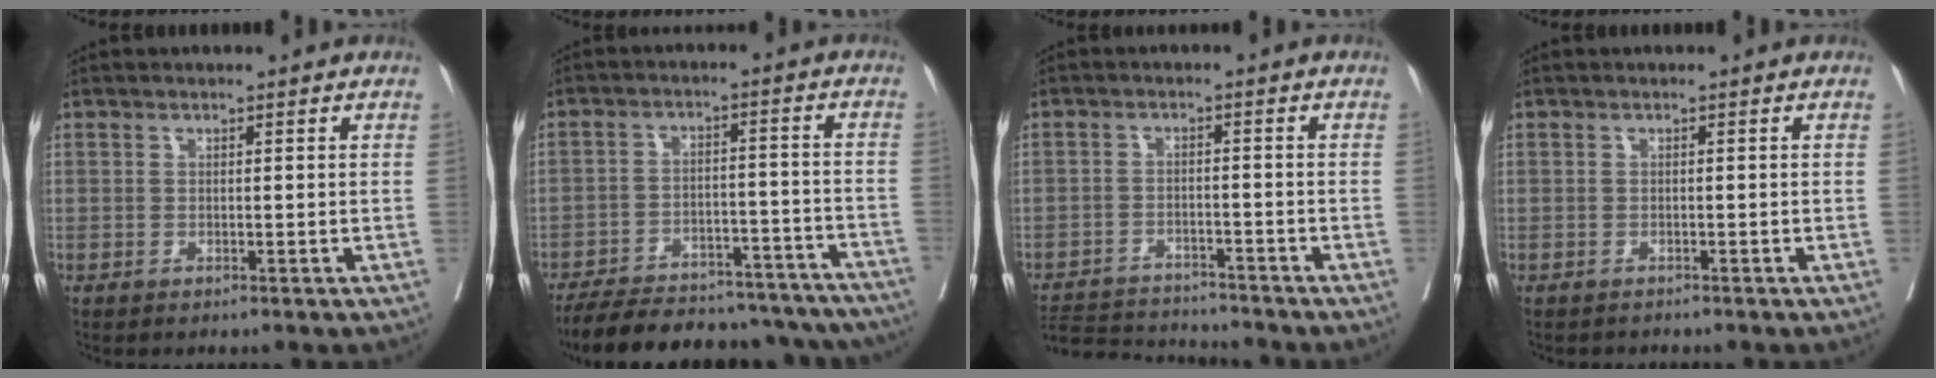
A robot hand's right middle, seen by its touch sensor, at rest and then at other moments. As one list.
[{"total": 26.6, "force": [-23.7, 7.2, 9.6], "torque": [-0.135, -0.005, -0.310]}, {"total": 9.2, "force": [-9.1, 0.2, 1.1], "torque": [-0.020, 0.003, -0.147]}, {"total": 0.8, "force": [-0.8, 0.1, -0.2], "torque": [-0.005, -0.003, -0.016]}]